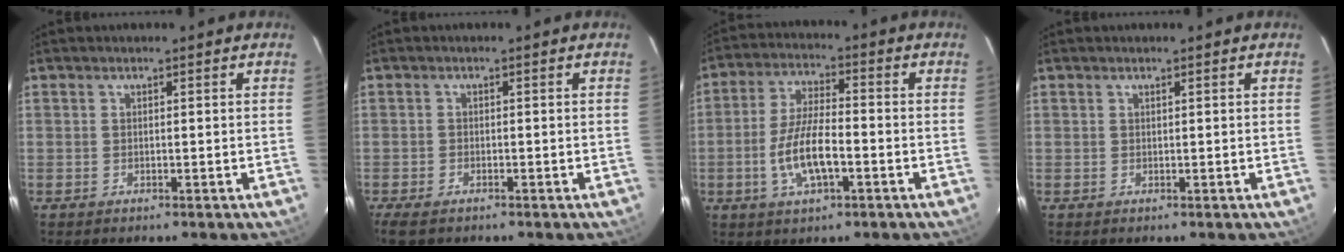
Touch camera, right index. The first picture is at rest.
{"total": 4.2, "force": [-3.1, 1.8, 2.3], "torque": [-0.058, -0.015, -0.059]}
{"total": 9.4, "force": [-3.0, 3.1, 8.3], "torque": [-0.170, 0.000, -0.056]}
{"total": 0.0}